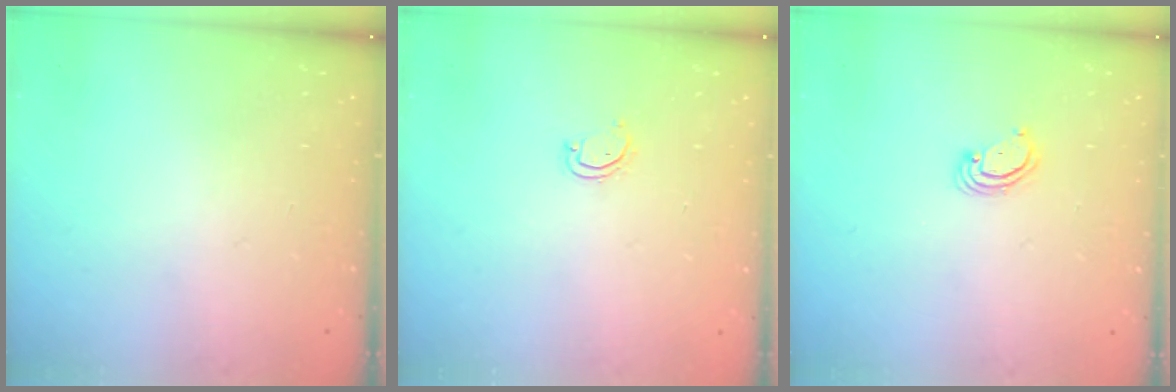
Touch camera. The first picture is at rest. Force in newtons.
{"total": 3.3, "press": 3.3, "slide": 0.2}
{"total": 2.8, "press": 2.8, "slide": 0.3}